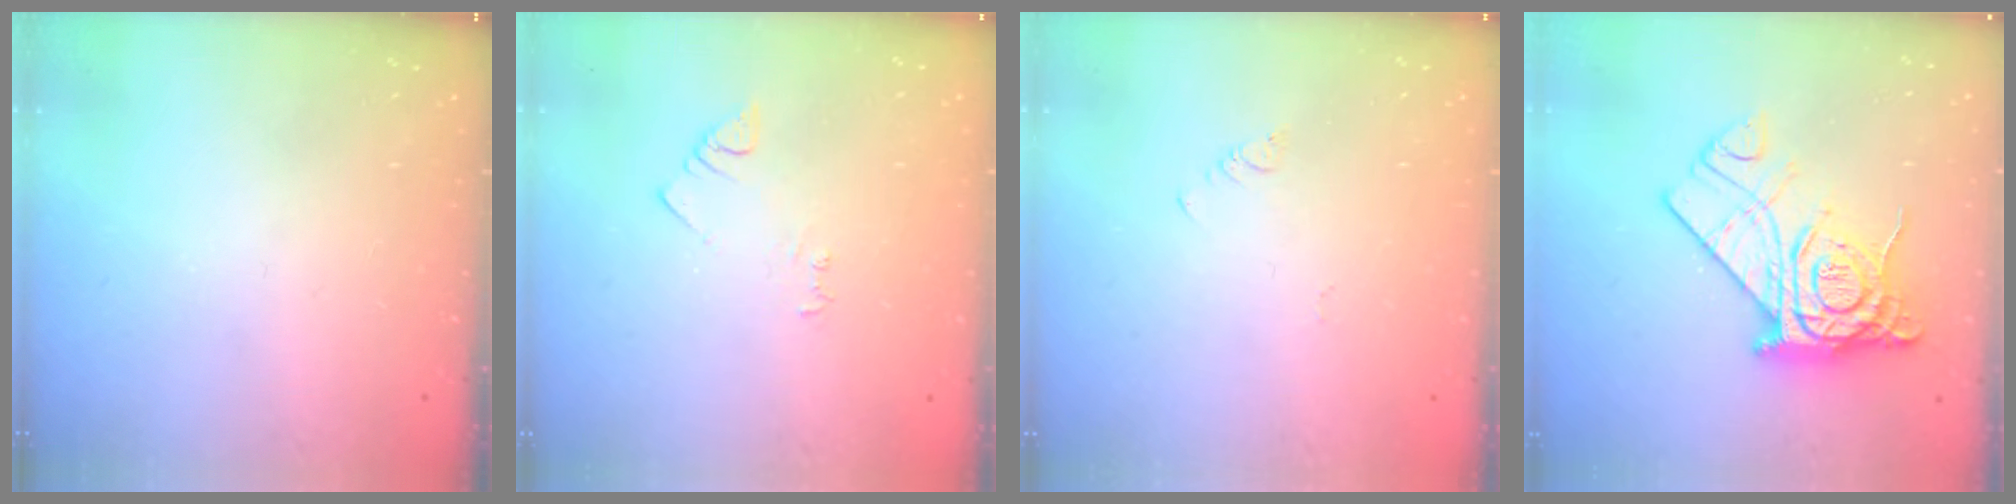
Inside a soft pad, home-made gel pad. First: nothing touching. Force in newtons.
{"total": 4.2, "press": 4.1, "slide": 0.6}
{"total": 1.9, "press": 1.9, "slide": 0.4}
{"total": 18.3, "press": 18.2, "slide": 1.7}